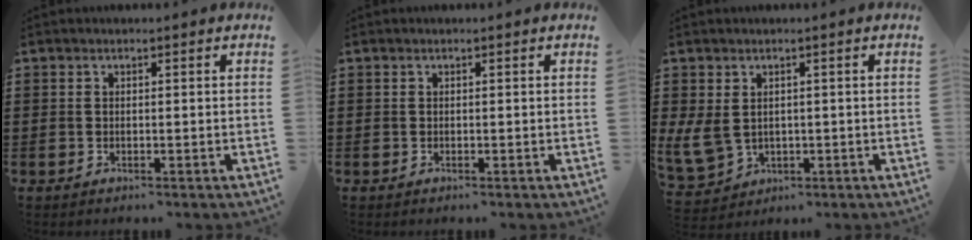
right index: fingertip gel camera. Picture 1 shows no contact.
{"total": 0.0}
{"total": 4.5, "force": [0.9, 3.7, 2.3], "torque": [-0.076, 0.001, 0.016]}